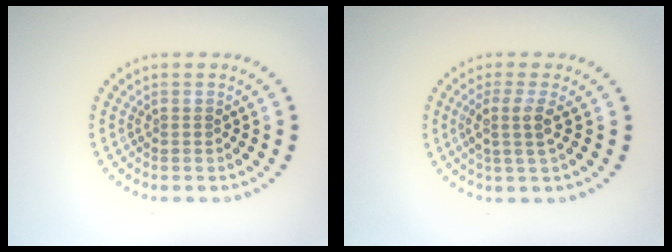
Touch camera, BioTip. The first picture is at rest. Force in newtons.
{"total": 2.2, "press": 1.9, "slide": 1.2}